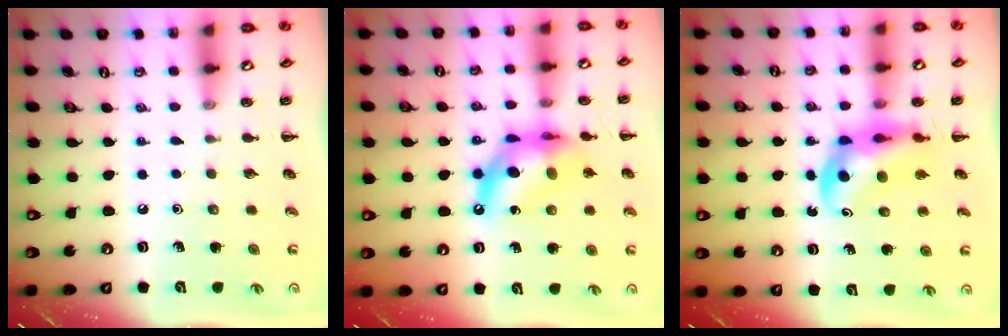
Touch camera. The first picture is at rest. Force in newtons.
{"total": 13.6, "press": 13.0, "slide": 3.7}
{"total": 8.5, "press": 8.1, "slide": 2.6}